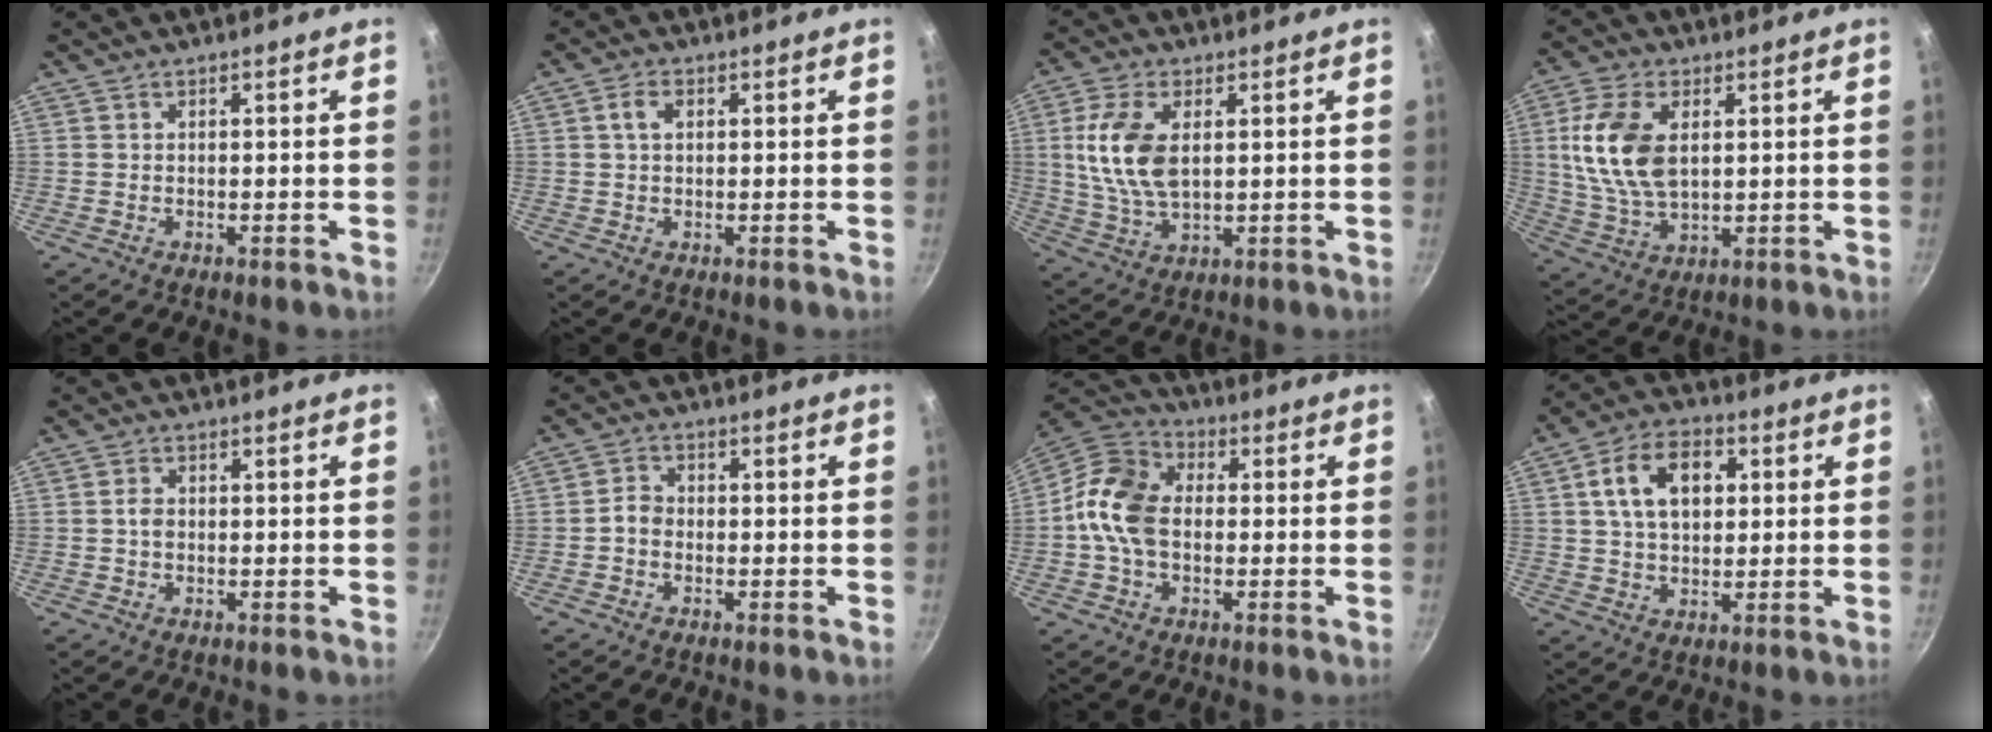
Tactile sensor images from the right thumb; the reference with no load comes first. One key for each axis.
{"total": 2.1, "fx": 0.5, "fy": 1.4, "fz": 1.5, "tx": -0.024, "ty": 0.005, "tz": 0.008}
{"total": 11.5, "fx": 2.1, "fy": 6.2, "fz": 9.4, "tx": -0.186, "ty": -0.008, "tz": 0.045}
{"total": 13.2, "fx": 2.7, "fy": 7.6, "fz": 10.5, "tx": -0.200, "ty": -0.009, "tz": 0.056}
{"total": 1.7, "fx": -0.1, "fy": 1.2, "fz": 1.2, "tx": -0.020, "ty": 0.005, "tz": -0.003}
{"total": 2.6, "fx": -0.9, "fy": 2.1, "fz": 1.3, "tx": -0.018, "ty": 0.018, "tz": -0.024}
{"total": 12.1, "fx": -0.6, "fy": 8.7, "fz": 8.3, "tx": -0.131, "ty": 0.027, "tz": -0.033}
{"total": 11.8, "fx": 2.8, "fy": 7.8, "fz": 8.4, "tx": -0.120, "ty": 0.011, "tz": 0.040}